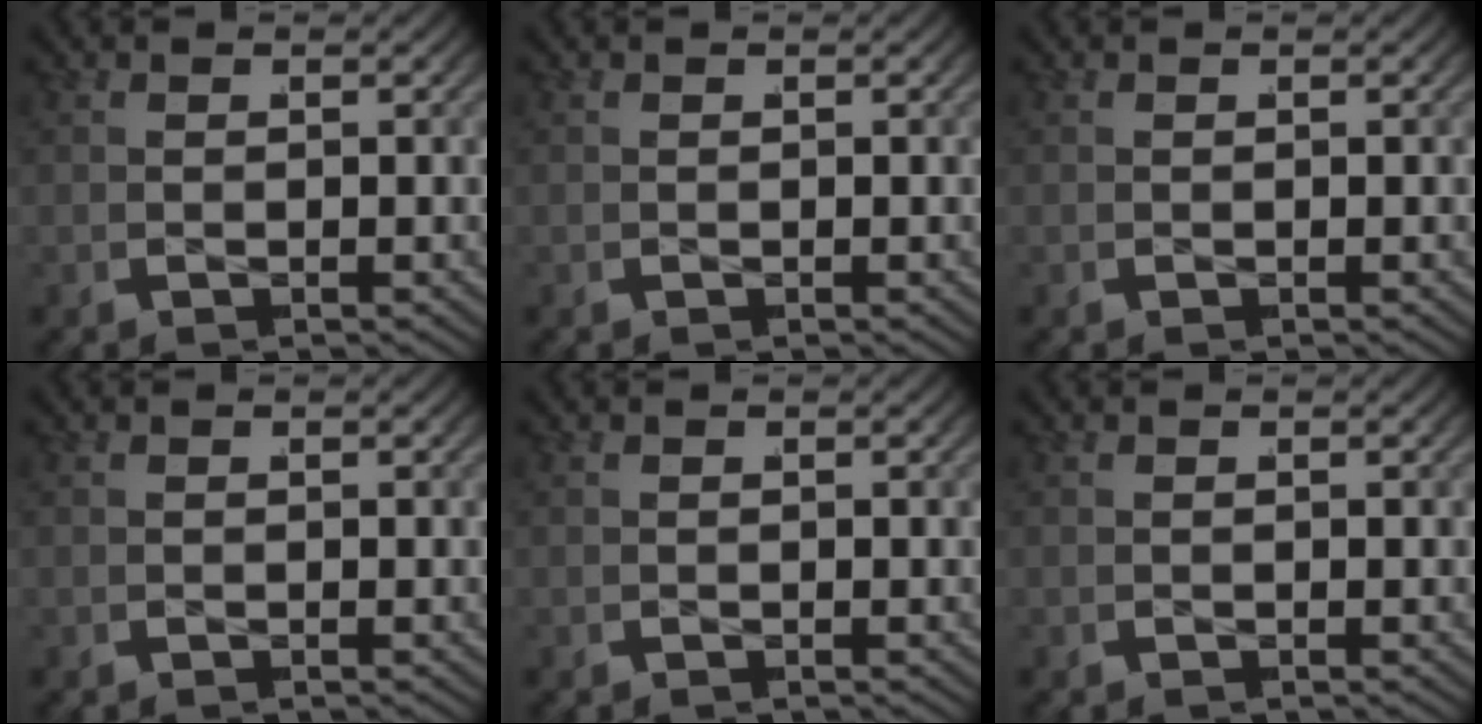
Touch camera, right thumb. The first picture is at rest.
{"total": 0.0}
{"total": 0.0}
{"total": 0.0}
{"total": 0.0}
{"total": 0.0}